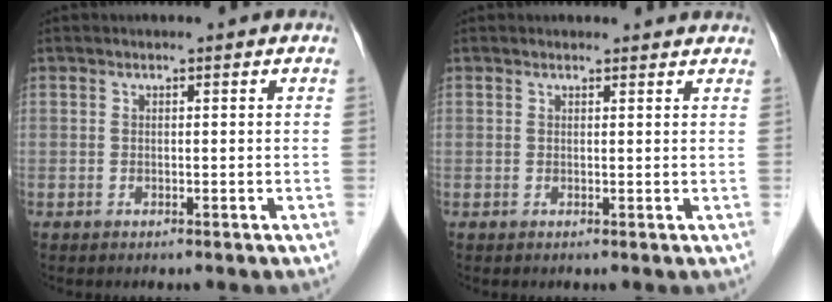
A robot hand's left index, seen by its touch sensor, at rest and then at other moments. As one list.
[{"total": 3.3, "force": [3.2, 0.7, 0.4], "torque": [-0.008, 0.010, 0.028]}]